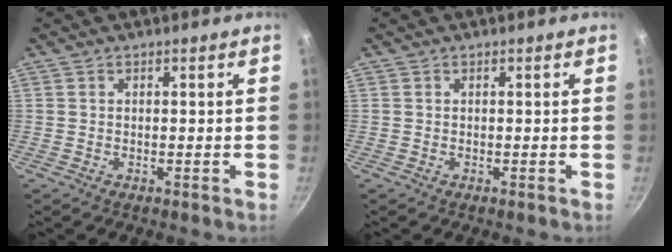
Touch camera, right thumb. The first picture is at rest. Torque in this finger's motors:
{"motor_torque": [0.00, 0.00, 0.00, 0.00, 0.00]}